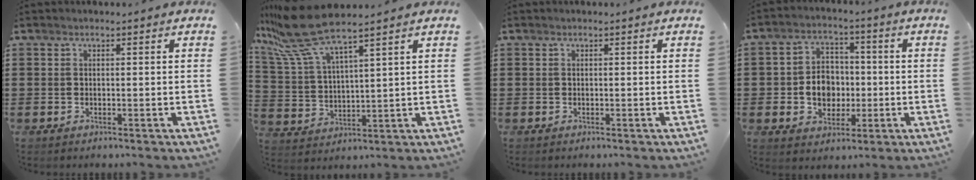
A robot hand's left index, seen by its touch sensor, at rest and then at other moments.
{"total": 10.6, "force": [8.8, 0.8, 5.9], "torque": [-0.160, -0.041, 0.152]}
{"total": 0.0}
{"total": 6.4, "force": [-0.7, 5.6, 3.1], "torque": [-0.065, 0.014, -0.014]}